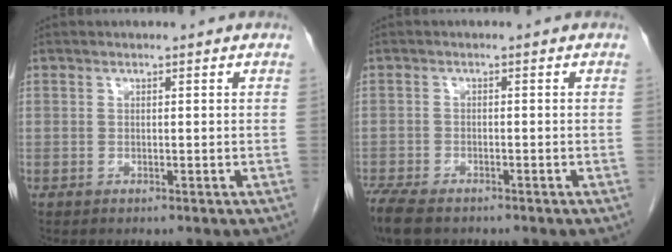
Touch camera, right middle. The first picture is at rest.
{"total": 7.5, "force": [-5.7, 2.8, 4.0], "torque": [-0.081, -0.017, -0.096]}